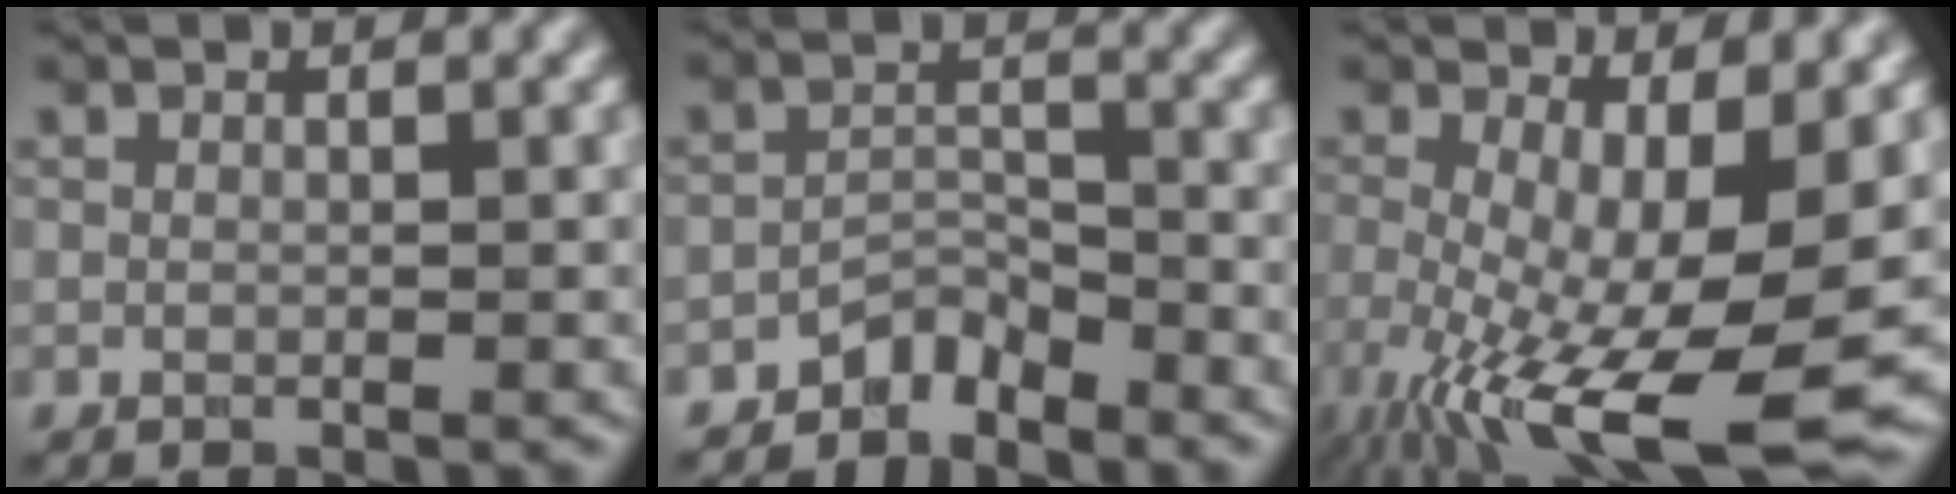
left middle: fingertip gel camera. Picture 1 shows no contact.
{"total": 2.5, "force": [-2.4, 0.7, 0.5], "torque": [-0.004, 0.012, -0.047]}
{"total": 13.9, "force": [-3.8, 4.4, 12.6], "torque": [-0.212, -0.032, -0.053]}